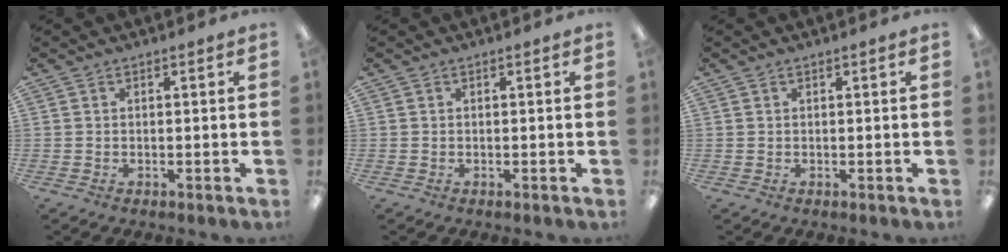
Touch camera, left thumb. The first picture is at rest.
{"total": 0.0}
{"total": 0.0}